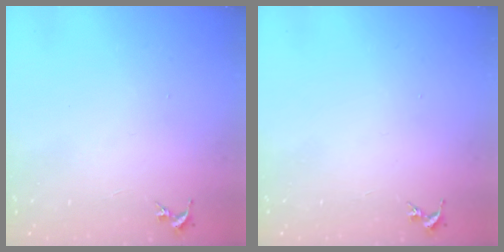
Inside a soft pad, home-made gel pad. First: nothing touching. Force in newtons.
{"total": 0.0}